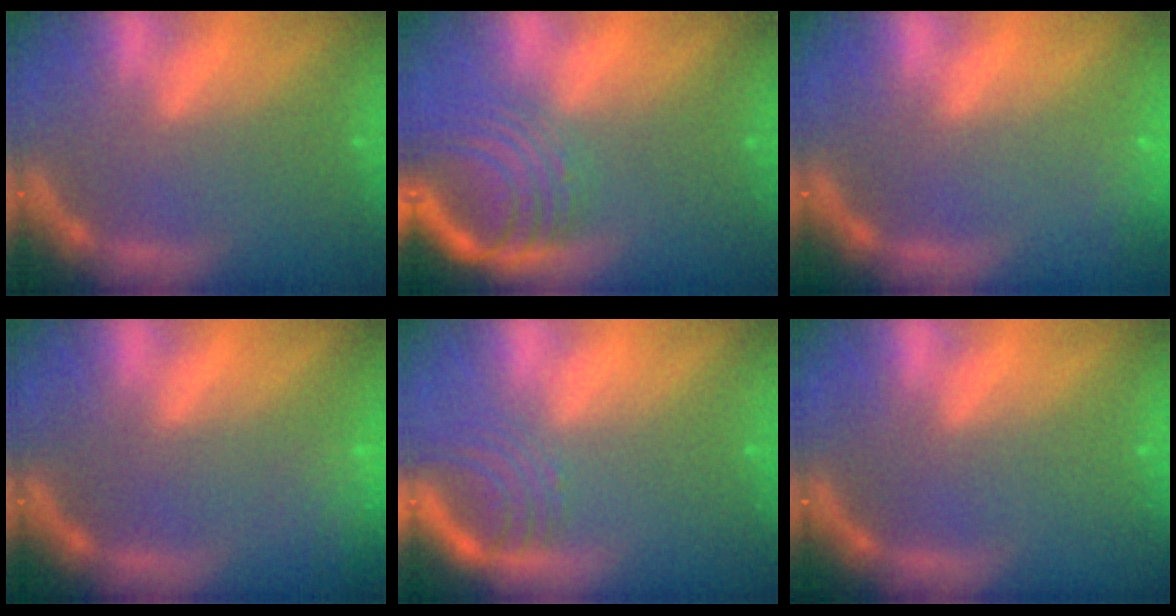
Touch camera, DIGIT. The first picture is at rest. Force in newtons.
{"total": 9.1}
{"total": 3.0}
{"total": 7.5}
{"total": 4.5}
{"total": 0.0}